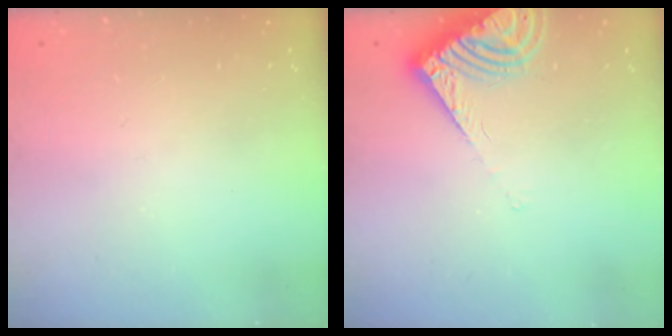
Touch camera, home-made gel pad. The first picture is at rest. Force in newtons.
{"total": 9.7, "press": 9.7, "slide": 0.8}